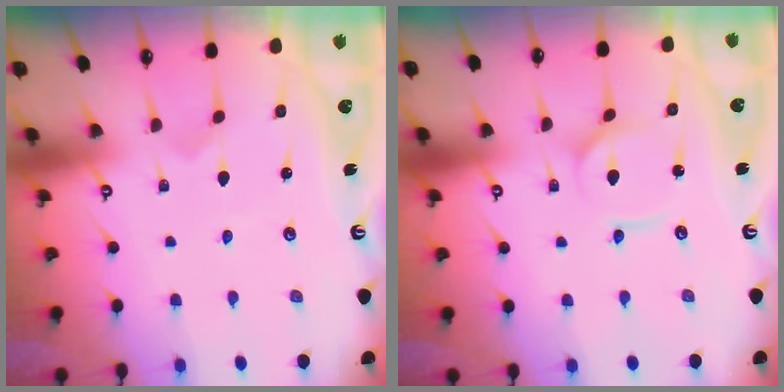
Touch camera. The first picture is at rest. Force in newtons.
{"total": 2.6, "press": 2.6, "slide": 0.2}